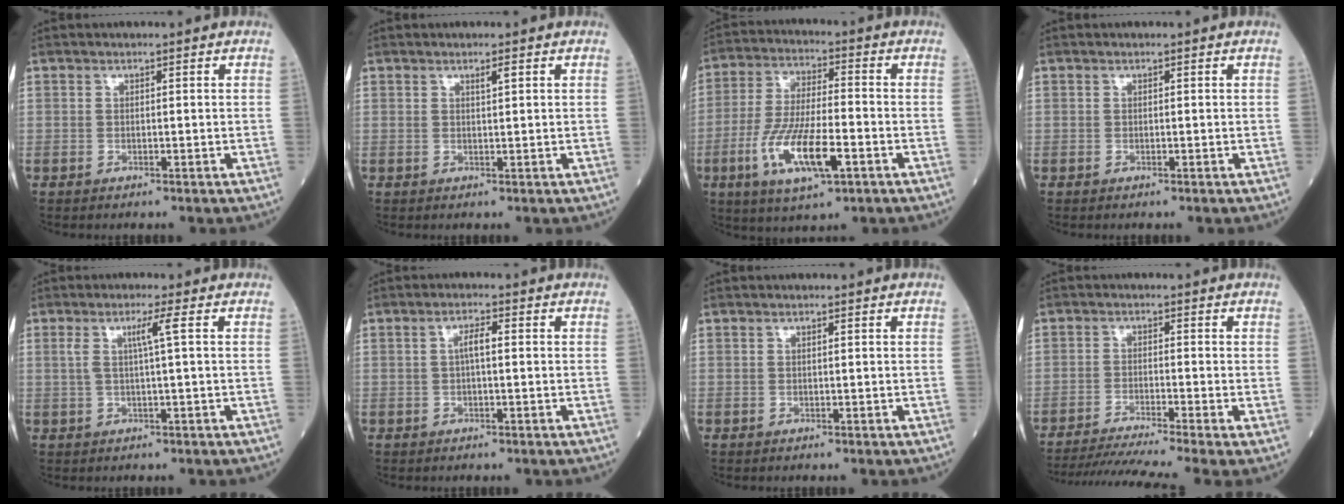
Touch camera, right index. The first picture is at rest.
{"total": 1.1, "force": [0.7, 0.0, 0.9], "torque": [-0.016, -0.001, 0.011]}
{"total": 12.6, "force": [-4.7, 2.8, 11.4], "torque": [-0.230, -0.013, -0.084]}
{"total": 0.0}
{"total": 3.3, "force": [0.8, -0.7, 3.1], "torque": [-0.065, 0.005, 0.016]}
{"total": 2.3, "force": [0.1, 0.4, 2.3], "torque": [-0.043, 0.004, 0.001]}
{"total": 0.0}
{"total": 10.4, "force": [-8.1, -1.3, 6.5], "torque": [-0.099, -0.020, -0.130]}